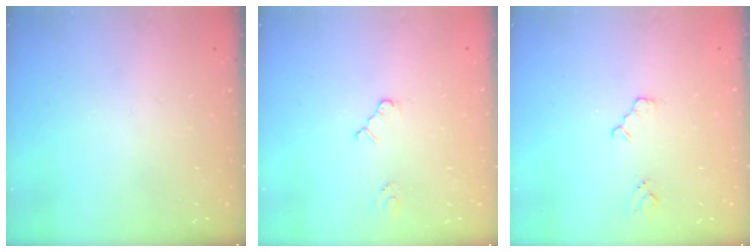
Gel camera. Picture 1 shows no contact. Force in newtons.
{"total": 2.6, "press": 2.6, "slide": 0.4}
{"total": 2.3, "press": 2.3, "slide": 0.4}